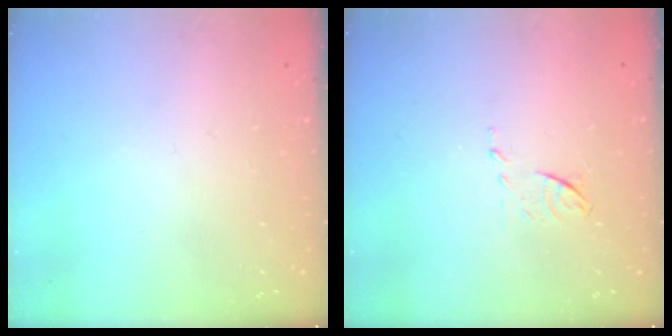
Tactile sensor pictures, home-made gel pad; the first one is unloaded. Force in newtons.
{"total": 5.5, "press": 5.5, "slide": 0.8}